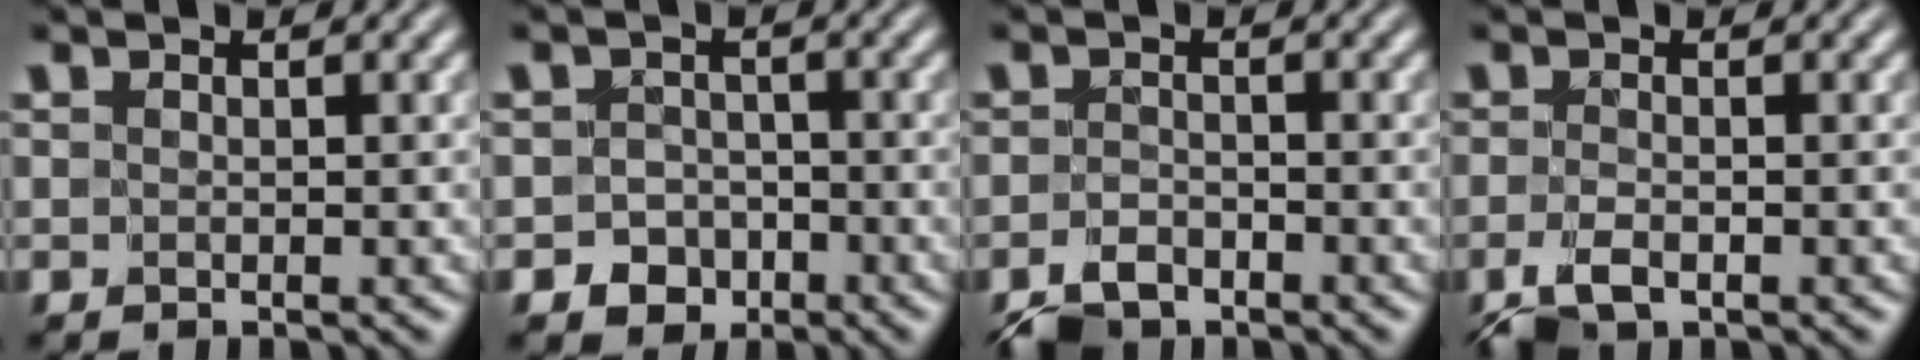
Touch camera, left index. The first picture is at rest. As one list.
[{"total": 3.2, "force": [-1.9, 2.5, 0.2], "torque": [0.022, 0.001, -0.036]}, {"total": 3.1, "force": [-2.5, 1.4, 1.1], "torque": [-0.018, -0.001, -0.051]}, {"total": 2.8, "force": [-1.7, 1.1, 1.9], "torque": [-0.045, -0.005, -0.037]}]